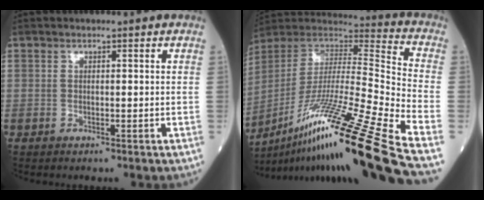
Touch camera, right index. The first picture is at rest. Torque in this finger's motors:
{"motor_torque": [0.55, -0.47, 0.82, 0.21]}